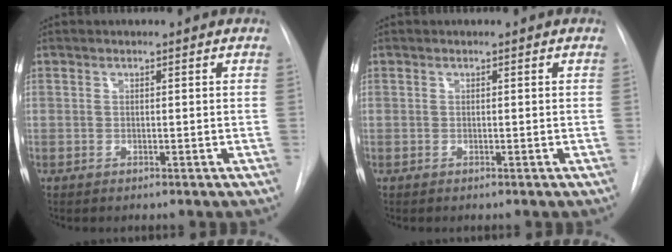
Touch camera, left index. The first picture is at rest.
{"total": 0.0}